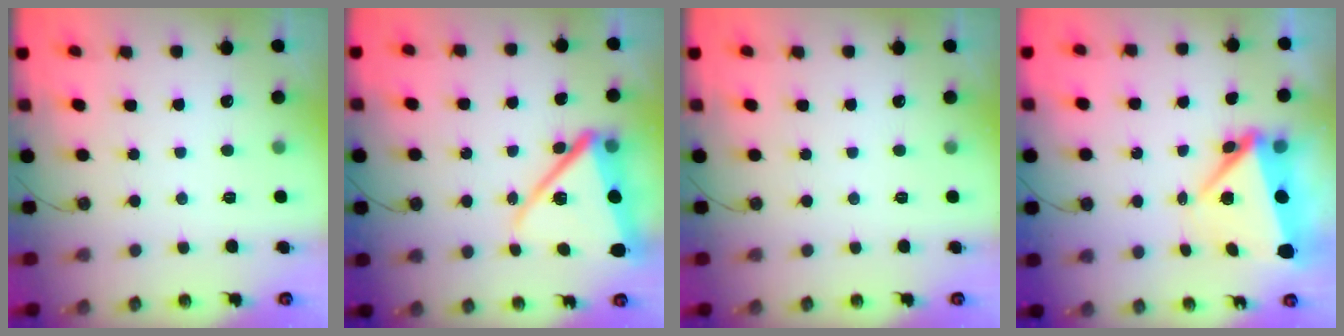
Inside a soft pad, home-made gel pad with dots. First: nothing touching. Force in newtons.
{"total": 15.3, "press": 15.3, "slide": 1.5}
{"total": 0.0}
{"total": 7.3, "press": 7.3, "slide": 1.2}